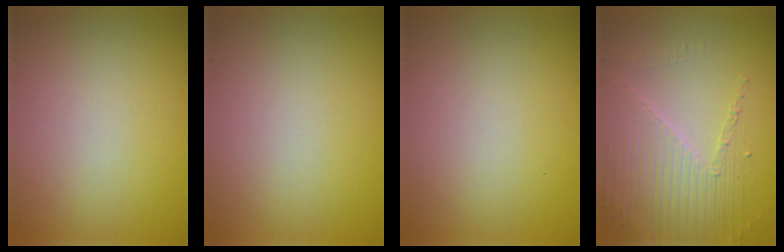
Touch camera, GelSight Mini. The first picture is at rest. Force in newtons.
{"total": 0.0}
{"total": 0.0}
{"total": 4.0, "press": 3.7, "slide": 1.5}